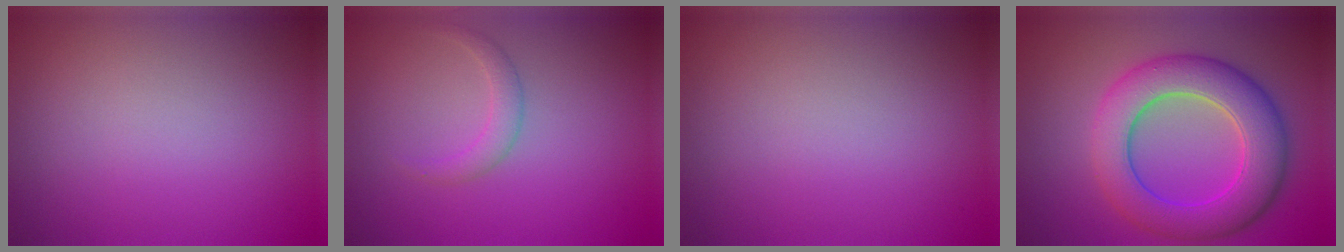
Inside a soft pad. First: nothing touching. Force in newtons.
{"total": 1.6, "press": 1.6, "slide": 0.0}
{"total": 0.0}
{"total": 8.0, "press": 8.0, "slide": 0.3}